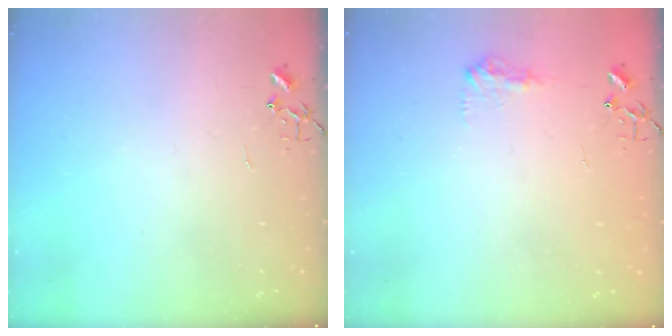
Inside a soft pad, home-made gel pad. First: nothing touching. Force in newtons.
{"total": 7.9, "press": 7.9, "slide": 0.3}